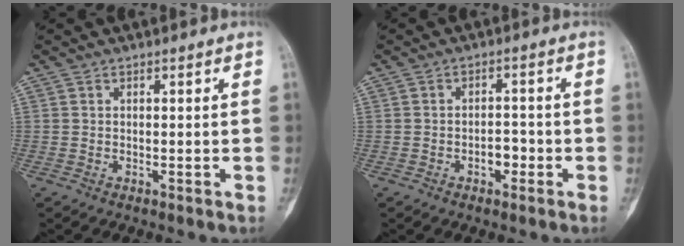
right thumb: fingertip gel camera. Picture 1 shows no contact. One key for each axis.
{"total": 3.1, "fx": -1.3, "fy": 1.9, "fz": 2.1, "tx": -0.020, "ty": 0.015, "tz": -0.020}